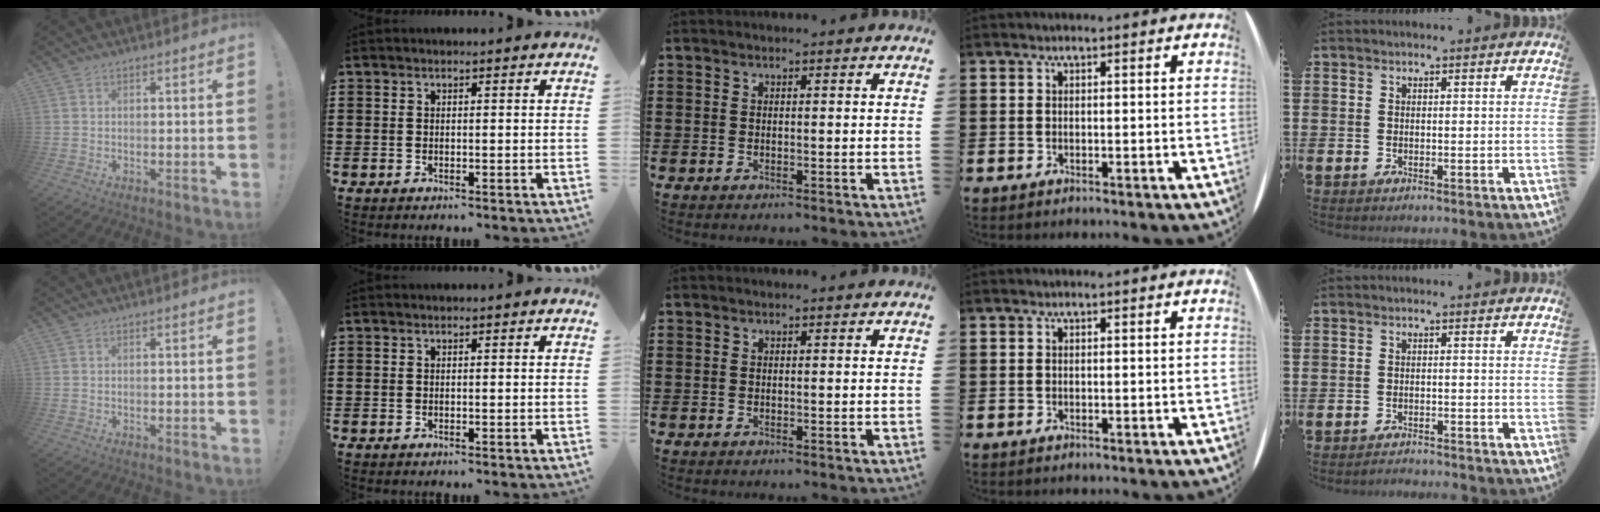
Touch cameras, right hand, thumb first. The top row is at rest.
{"little": {"total": 1.3, "force": [-1.3, -0.1, -0.1], "torque": [-0.001, 0.003, -0.028]}}